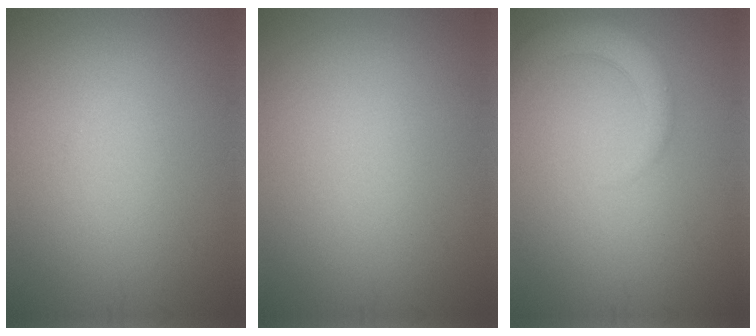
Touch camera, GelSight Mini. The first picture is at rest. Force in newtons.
{"total": 0.0}
{"total": 3.0, "press": 3.0, "slide": 0.3}